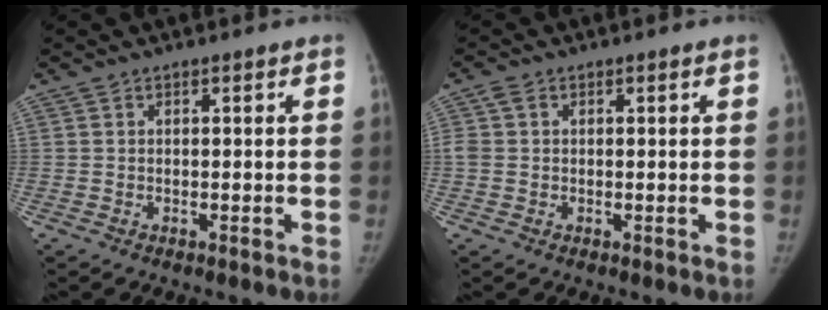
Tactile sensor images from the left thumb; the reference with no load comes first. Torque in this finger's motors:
{"motor_torque": [-0.20, 0.43, 0.21, 0.42, 0.04]}